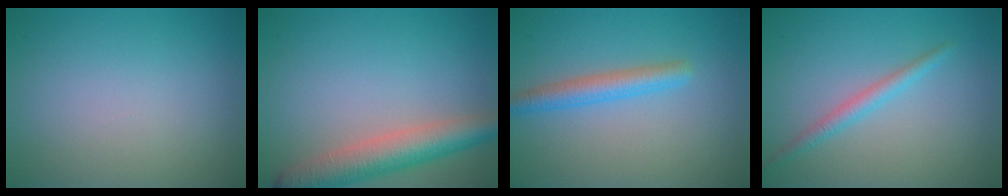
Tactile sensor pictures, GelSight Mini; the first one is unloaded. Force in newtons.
{"total": 5.7, "press": 5.7, "slide": 0.4}
{"total": 2.8, "press": 2.8, "slide": 0.0}
{"total": 1.8, "press": 1.8, "slide": 0.1}